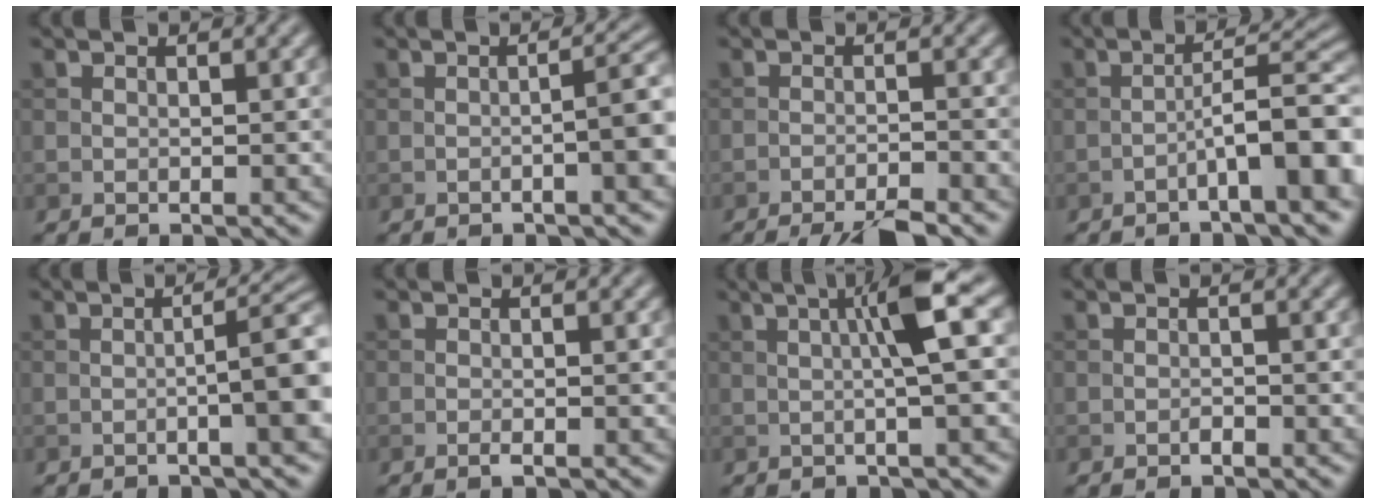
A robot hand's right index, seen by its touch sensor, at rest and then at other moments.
{"total": 4.1, "force": [-0.9, 0.7, 4.0], "torque": [-0.050, 0.014, -0.019]}
{"total": 5.1, "force": [-4.1, 0.7, 2.9], "torque": [-0.046, -0.009, -0.070]}
{"total": 7.0, "force": [-2.9, 1.1, 6.3], "torque": [-0.089, 0.024, -0.052]}
{"total": 5.3, "force": [-1.0, 0.9, 5.2], "torque": [-0.069, 0.014, -0.020]}
{"total": 0.8, "force": [-0.4, 0.1, 0.7], "torque": [-0.011, -0.001, -0.008]}
{"total": 5.2, "force": [0.8, 0.4, 5.1], "torque": [-0.083, 0.016, 0.011]}
{"total": 0.6, "force": [-0.4, 0.2, 0.4], "torque": [-0.006, 0.001, -0.008]}